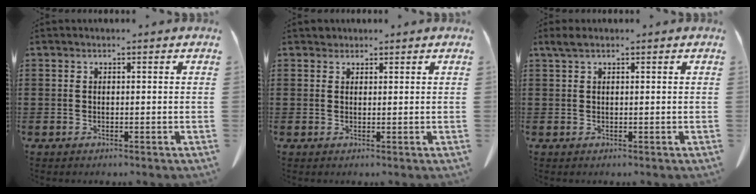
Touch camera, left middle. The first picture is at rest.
{"total": 1.0, "force": [0.9, 0.5, -0.1], "torque": [-0.002, 0.001, 0.018]}
{"total": 1.3, "force": [0.8, 0.4, 1.0], "torque": [-0.022, 0.003, 0.014]}